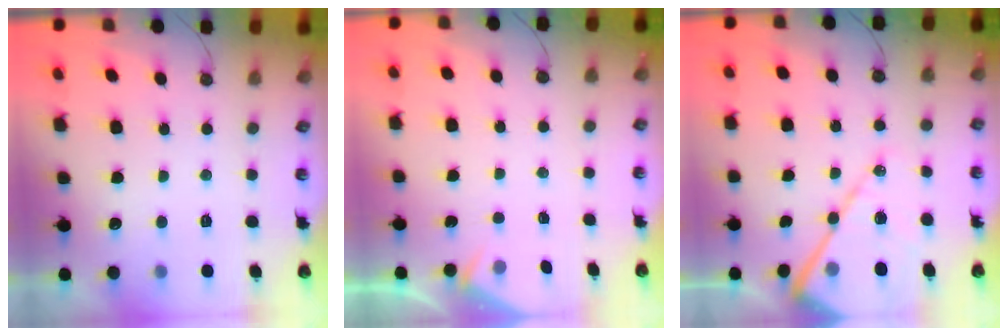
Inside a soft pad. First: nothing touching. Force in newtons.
{"total": 2.9, "press": 2.9, "slide": 0.4}
{"total": 15.5, "press": 15.4, "slide": 1.5}